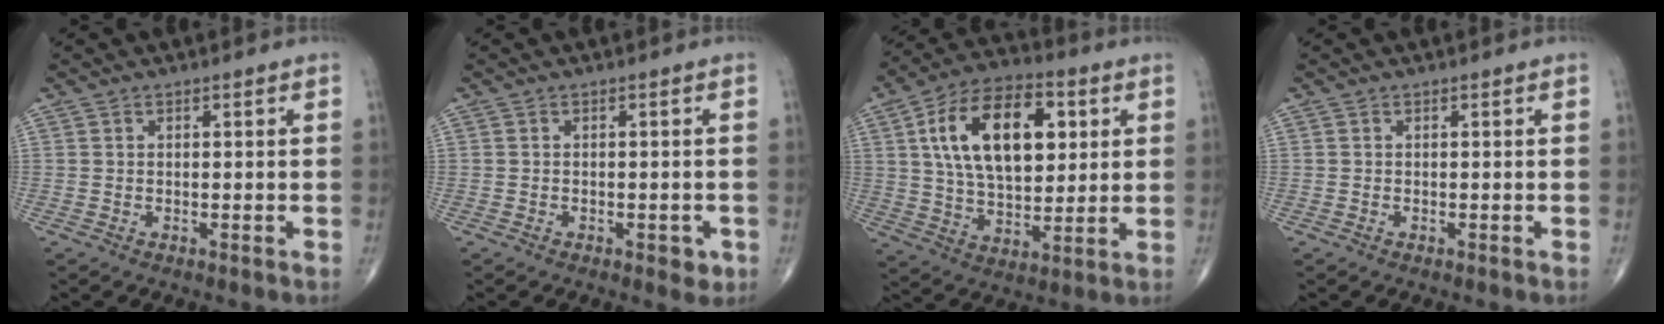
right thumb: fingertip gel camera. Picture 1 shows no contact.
{"total": 2.4, "force": [-1.1, 1.2, 1.8], "torque": [-0.013, 0.000, -0.013]}
{"total": 20.3, "force": [5.4, 11.2, 16.0], "torque": [-0.247, 0.000, 0.091]}
{"total": 0.0}